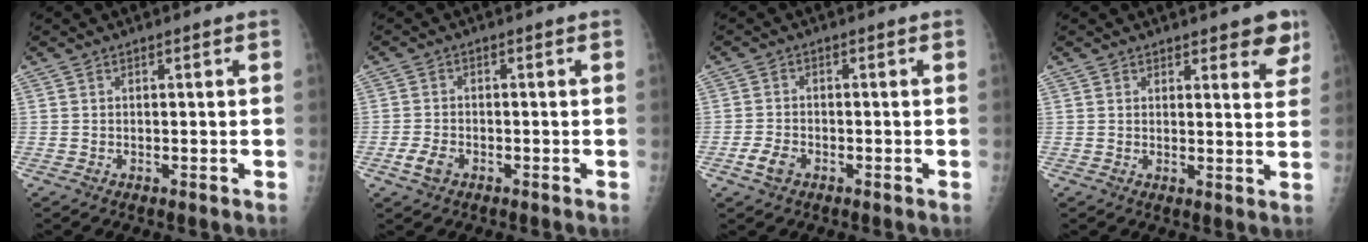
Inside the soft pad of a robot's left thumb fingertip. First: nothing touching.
{"total": 3.2, "force": [-1.5, 2.1, 1.9], "torque": [-0.037, 0.004, -0.027]}
{"total": 3.4, "force": [-1.7, 2.2, 1.9], "torque": [-0.037, 0.006, -0.030]}
{"total": 5.2, "force": [3.7, 2.2, 2.9], "torque": [0.000, -0.020, 0.041]}